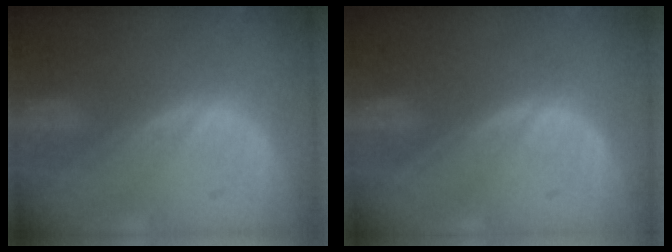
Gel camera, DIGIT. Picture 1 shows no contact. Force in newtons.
{"total": 0.0}